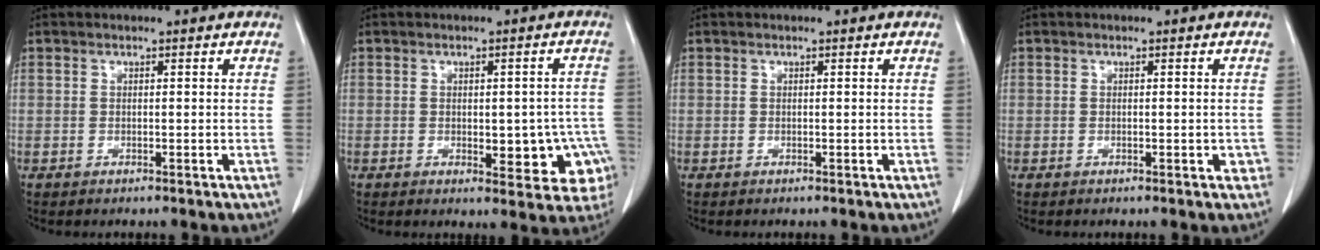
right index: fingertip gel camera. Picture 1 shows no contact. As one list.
[{"total": 9.8, "force": [-2.6, 4.7, 8.2], "torque": [-0.080, 0.011, -0.024]}, {"total": 0.0}, {"total": 1.3, "force": [-0.2, 0.9, 1.0], "torque": [-0.004, 0.001, -0.001]}]